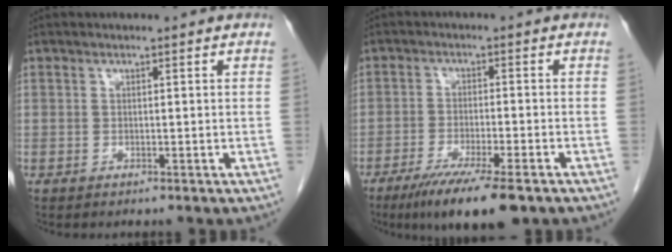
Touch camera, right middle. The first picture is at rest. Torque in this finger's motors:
{"motor_torque": [1.23, -0.91, 0.13, 0.09]}